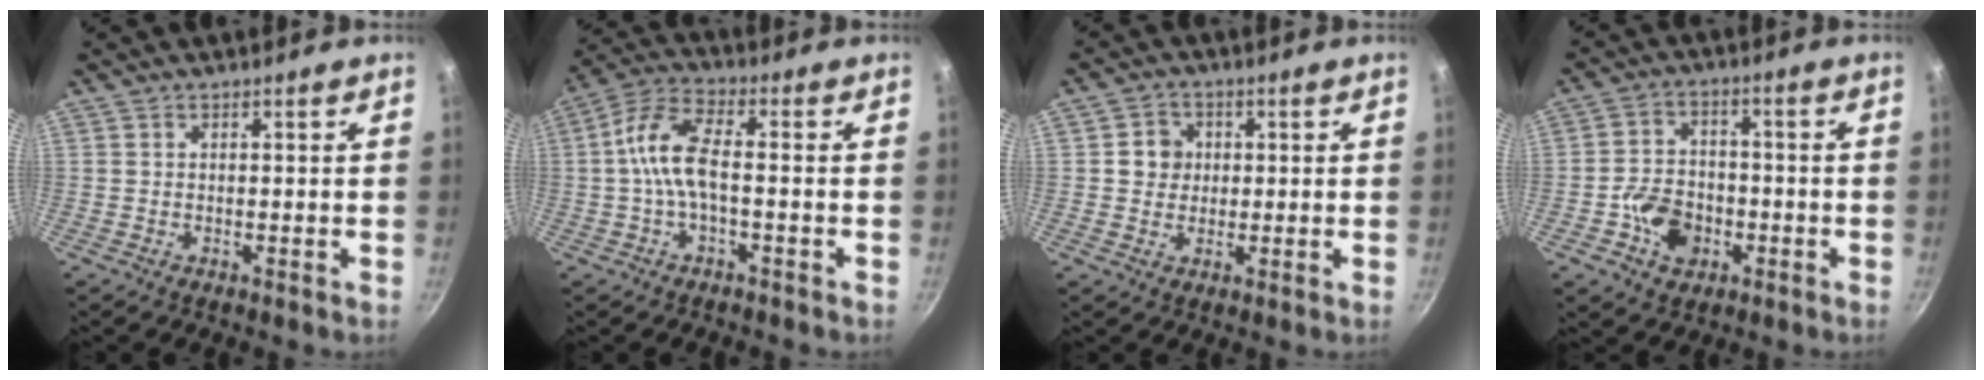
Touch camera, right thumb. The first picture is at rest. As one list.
[{"total": 8.6, "force": [-1.3, 3.6, 7.7], "torque": [-0.168, 0.032, -0.038]}, {"total": 4.7, "force": [0.6, 4.4, 1.6], "torque": [0.006, 0.004, 0.003]}, {"total": 8.7, "force": [-3.1, 6.6, 4.8], "torque": [-0.065, 0.027, -0.057]}]